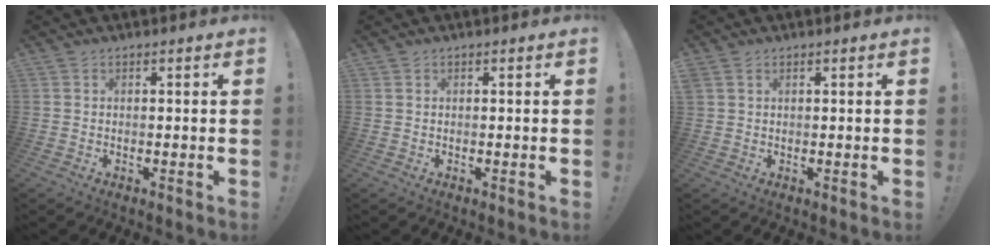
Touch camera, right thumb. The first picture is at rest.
{"total": 0.0}
{"total": 1.6, "force": [0.9, 1.0, 0.8], "torque": [-0.021, 0.004, 0.019]}